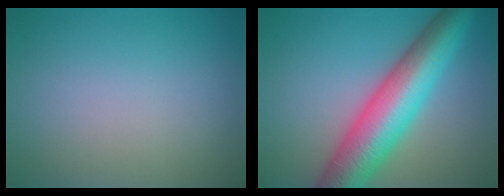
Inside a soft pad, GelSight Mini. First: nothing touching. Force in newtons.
{"total": 10.1, "press": 10.1, "slide": 0.2}